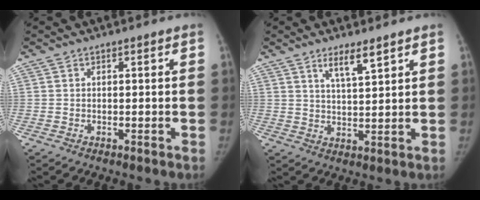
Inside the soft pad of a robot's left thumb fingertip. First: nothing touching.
{"total": 5.0, "force": [3.4, 1.0, 3.5], "torque": [-0.057, -0.027, 0.064]}